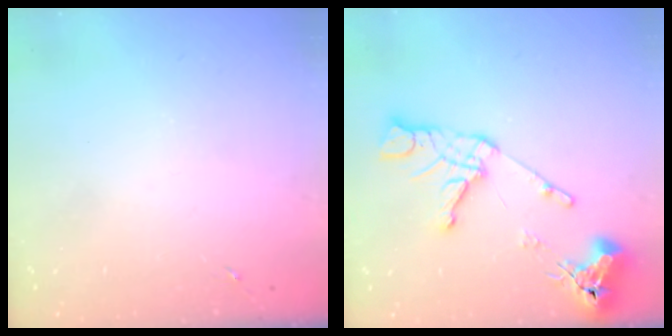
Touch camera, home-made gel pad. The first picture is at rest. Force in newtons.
{"total": 14.1, "press": 14.0, "slide": 1.6}